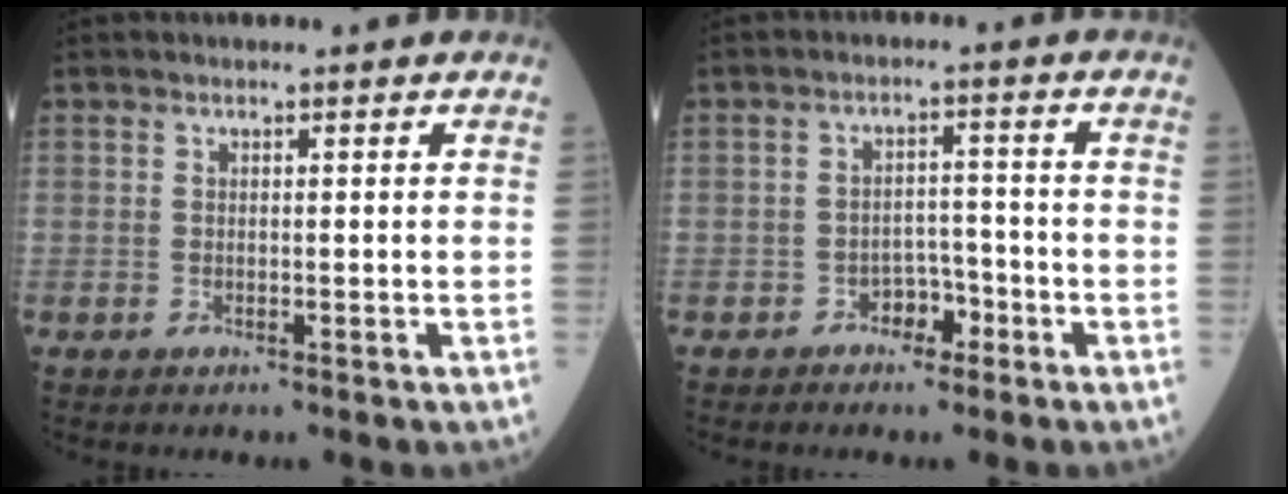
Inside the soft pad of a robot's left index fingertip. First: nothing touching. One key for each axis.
{"total": 3.4, "fx": -2.3, "fy": 2.0, "fz": 1.5, "tx": -0.018, "ty": 0.009, "tz": -0.038}